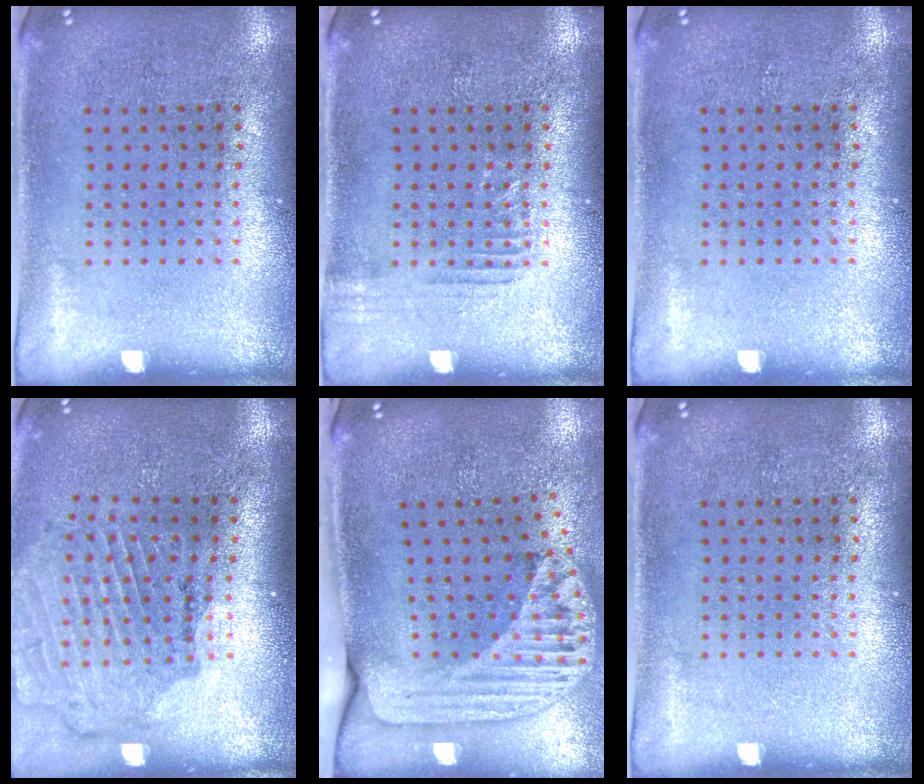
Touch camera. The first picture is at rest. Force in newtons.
{"total": 1.2, "press": 1.2, "slide": 0.3}
{"total": 0.0}
{"total": 1.7, "press": 1.7, "slide": 0.3}
{"total": 2.5, "press": 1.8, "slide": 1.7}
{"total": 0.0}